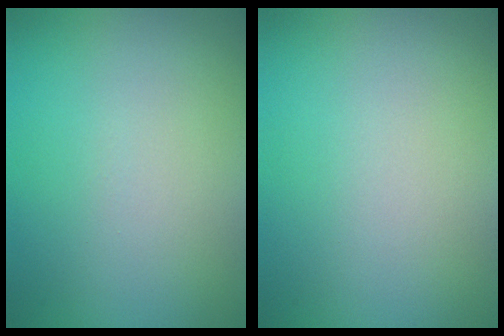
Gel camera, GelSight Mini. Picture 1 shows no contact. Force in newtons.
{"total": 0.0}